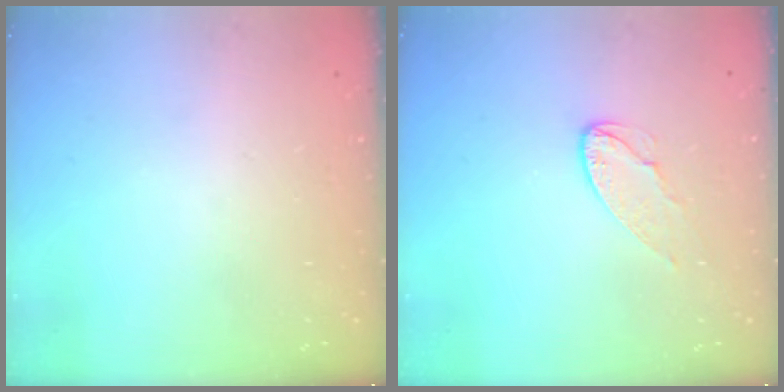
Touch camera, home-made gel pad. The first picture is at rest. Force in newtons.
{"total": 6.9, "press": 6.9, "slide": 0.3}